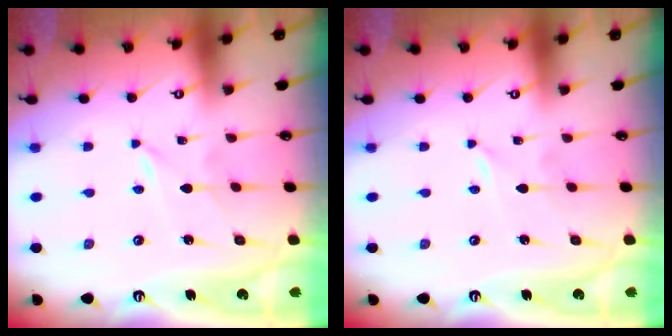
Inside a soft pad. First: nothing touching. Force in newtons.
{"total": 0.0}